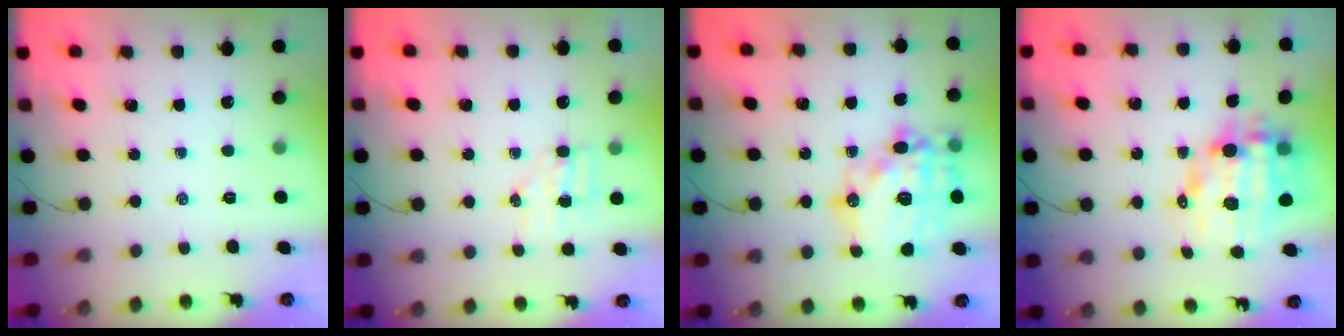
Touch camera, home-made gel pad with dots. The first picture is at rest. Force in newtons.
{"total": 4.5, "press": 4.5, "slide": 0.9}
{"total": 21.8, "press": 21.5, "slide": 3.4}
{"total": 12.4, "press": 11.9, "slide": 3.5}